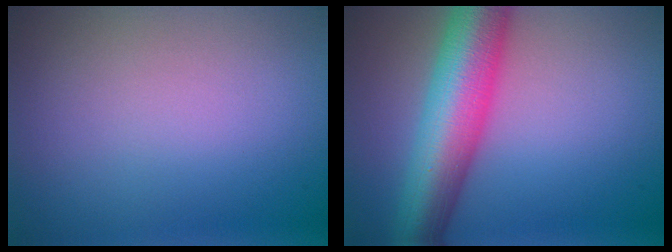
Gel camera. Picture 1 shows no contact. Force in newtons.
{"total": 10.4, "press": 10.4, "slide": 0.3}